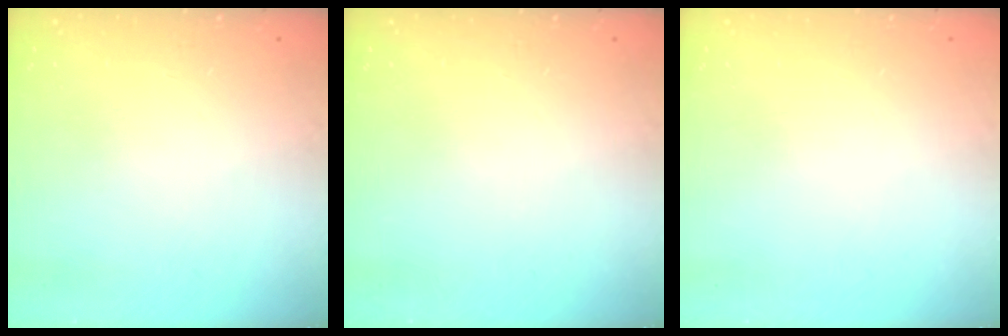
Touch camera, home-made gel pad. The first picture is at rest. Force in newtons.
{"total": 0.0}
{"total": 0.0}